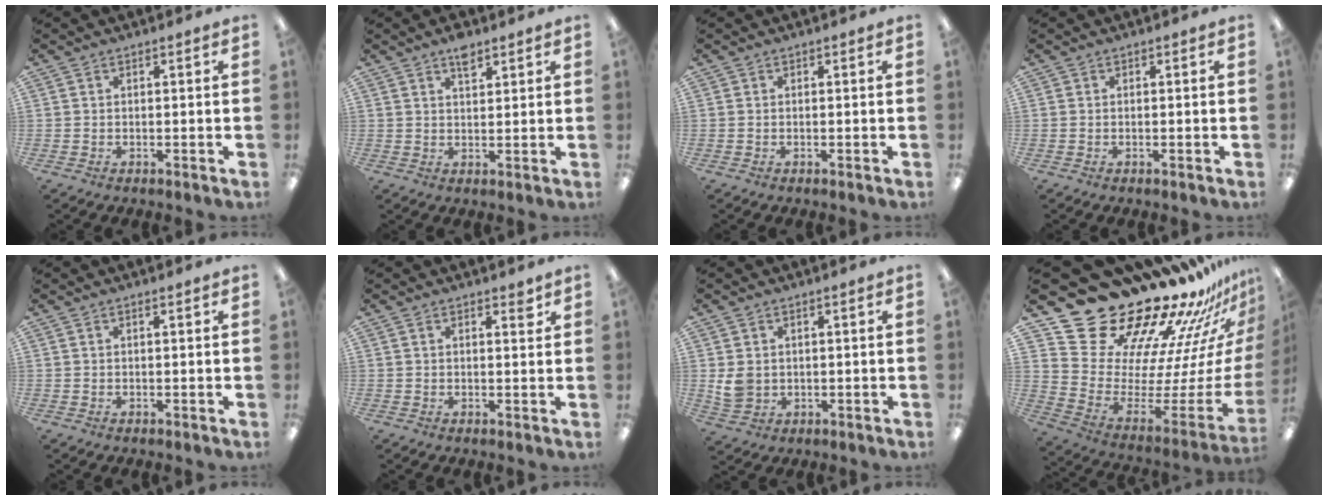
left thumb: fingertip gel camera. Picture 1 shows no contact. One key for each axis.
{"total": 4.1, "fx": 3.0, "fy": 1.6, "fz": 2.3, "tx": -0.035, "ty": -0.008, "tz": 0.051}
{"total": 0.0}
{"total": 0.0}
{"total": 0.9, "fx": 0.4, "fy": 0.0, "fz": 0.8, "tx": -0.016, "ty": 0.000, "tz": 0.007}
{"total": 2.2, "fx": 1.6, "fy": 0.5, "fz": 1.5, "tx": -0.017, "ty": -0.006, "tz": 0.024}
{"total": 4.7, "fx": 1.0, "fy": 3.8, "fz": 2.5, "tx": -0.054, "ty": -0.001, "tz": 0.018}
{"total": 26.7, "fx": 23.1, "fy": 10.1, "fz": 8.6, "tx": -0.101, "ty": -0.218, "tz": 0.445}